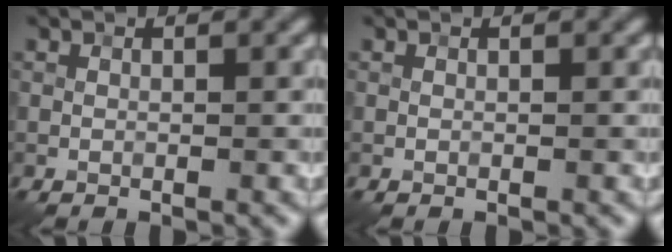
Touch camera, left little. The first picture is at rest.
{"total": 0.0}